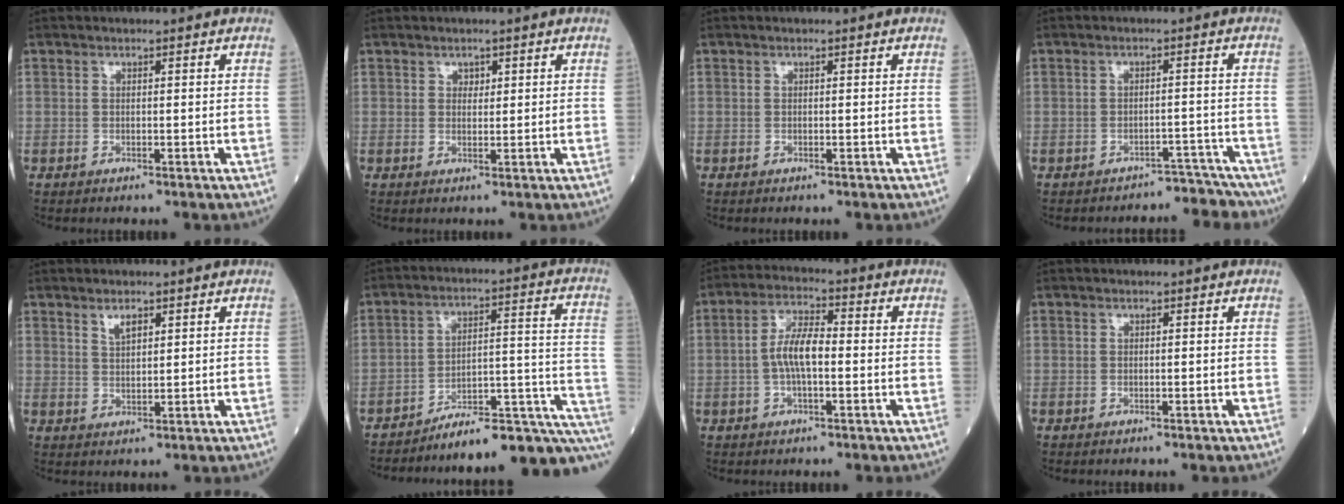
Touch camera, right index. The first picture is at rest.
{"total": 1.2, "force": [0.7, 0.9, 0.6], "torque": [-0.004, -0.004, 0.010]}
{"total": 0.0}
{"total": 6.3, "force": [-5.8, 2.3, -0.4], "torque": [0.025, 0.030, -0.064]}
{"total": 2.4, "force": [1.6, 0.8, 1.6], "torque": [-0.036, 0.000, 0.034]}
{"total": 17.1, "force": [-14.5, 1.7, 8.8], "torque": [-0.061, 0.055, -0.204]}
{"total": 6.3, "force": [-0.6, 2.0, 5.9], "torque": [-0.123, 0.012, -0.015]}
{"total": 0.0}